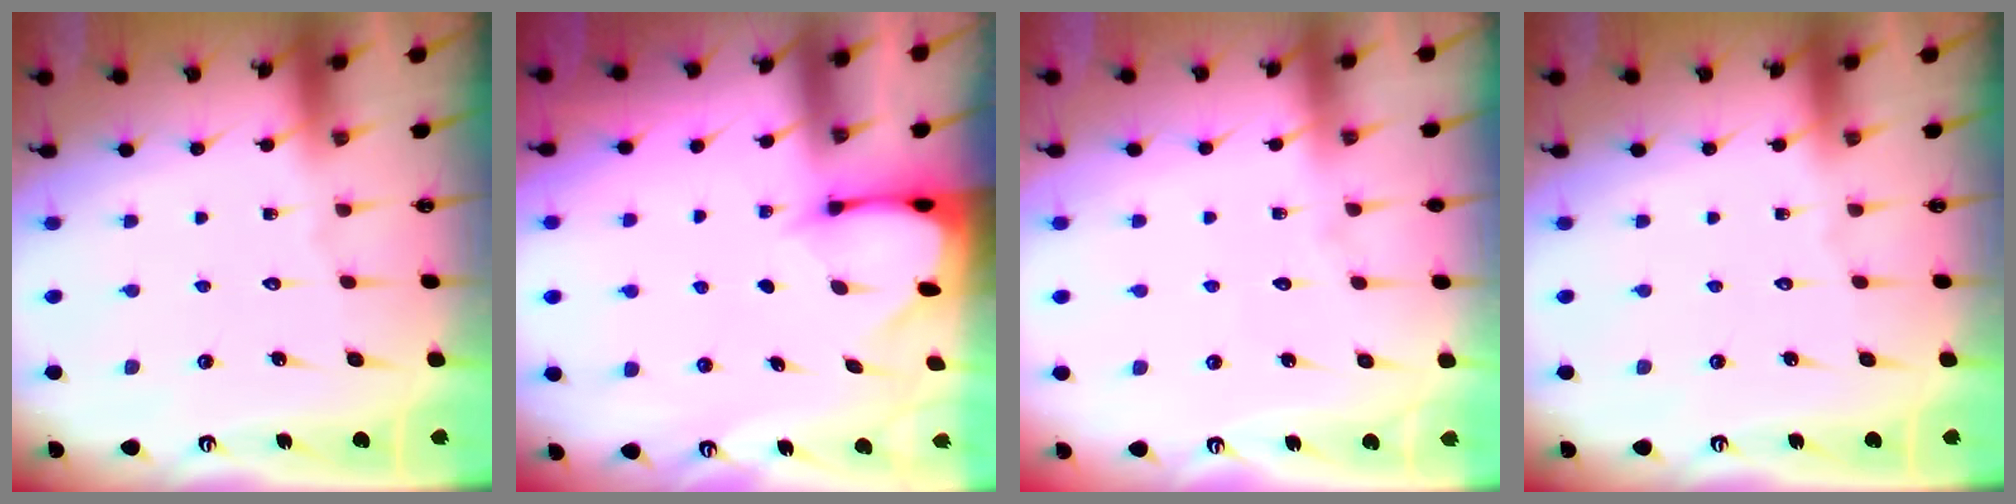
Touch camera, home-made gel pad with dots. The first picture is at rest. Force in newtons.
{"total": 2.4, "press": 2.4, "slide": 0.3}
{"total": 3.0, "press": 3.0, "slide": 0.3}
{"total": 0.0}